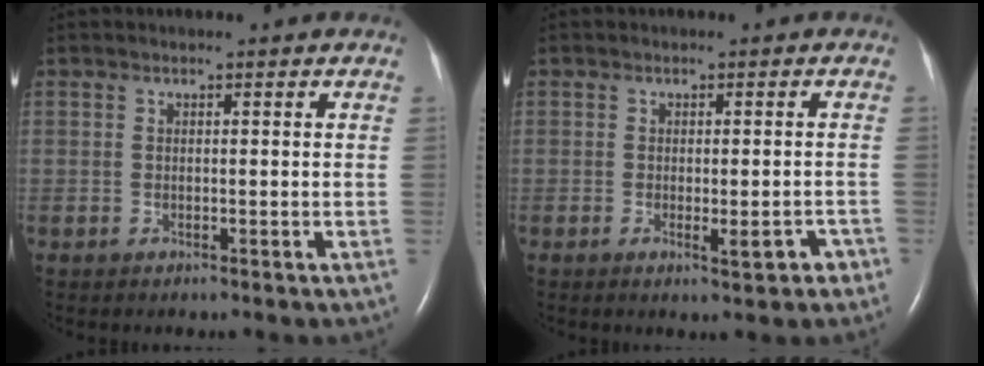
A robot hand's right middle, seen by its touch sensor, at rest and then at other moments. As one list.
[{"total": 3.3, "force": [-1.5, 0.9, 2.8], "torque": [-0.033, -0.001, -0.016]}]